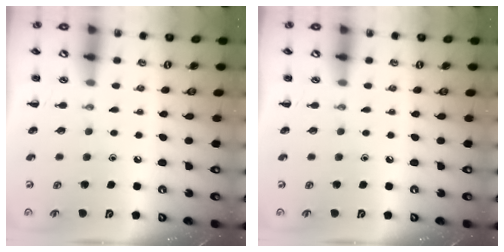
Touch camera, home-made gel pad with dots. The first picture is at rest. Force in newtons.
{"total": 0.0}